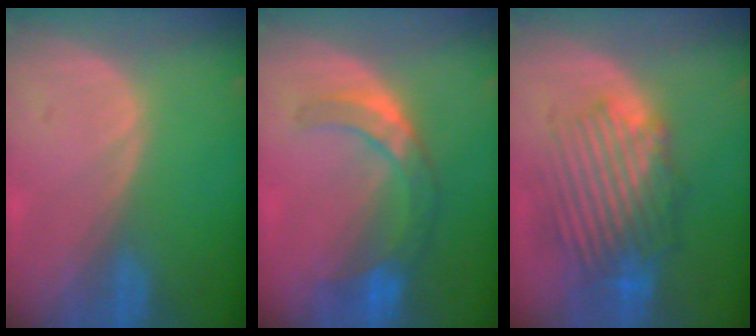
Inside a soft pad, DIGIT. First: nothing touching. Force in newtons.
{"total": 7.6, "press": 6.7, "slide": 3.6}
{"total": 9.4, "press": 8.9, "slide": 3.1}